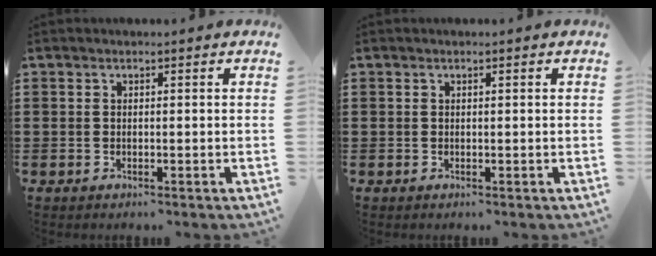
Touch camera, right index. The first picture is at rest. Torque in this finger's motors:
{"motor_torque": [0.09, 0.23, 0.02, -0.01]}